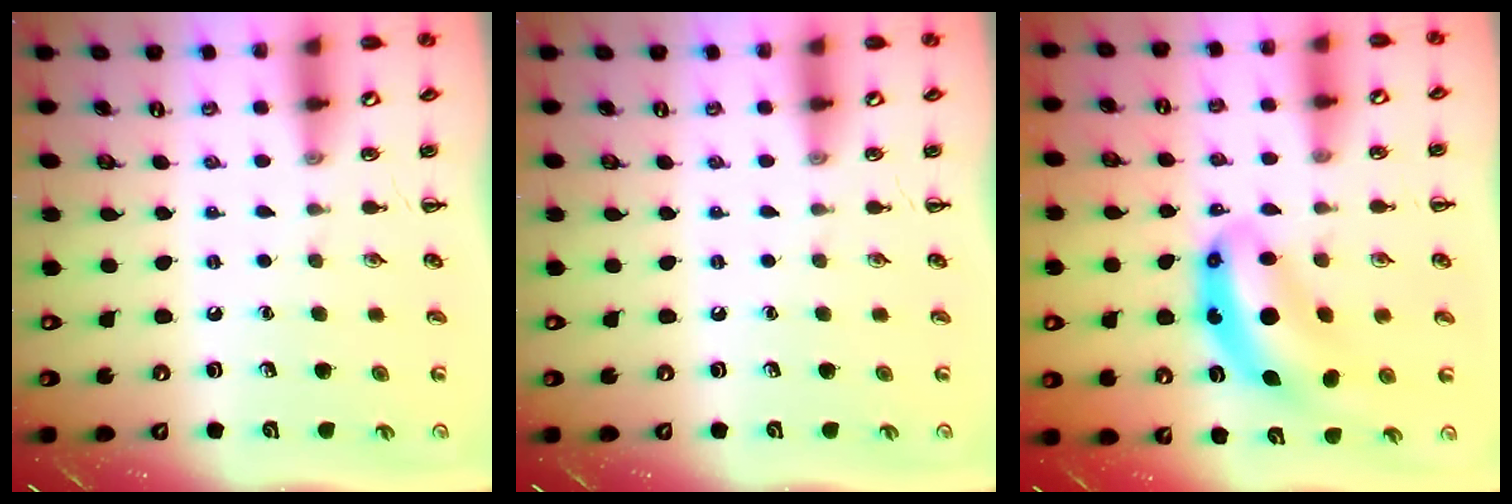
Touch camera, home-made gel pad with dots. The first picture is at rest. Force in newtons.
{"total": 0.0}
{"total": 9.9, "press": 9.7, "slide": 2.0}